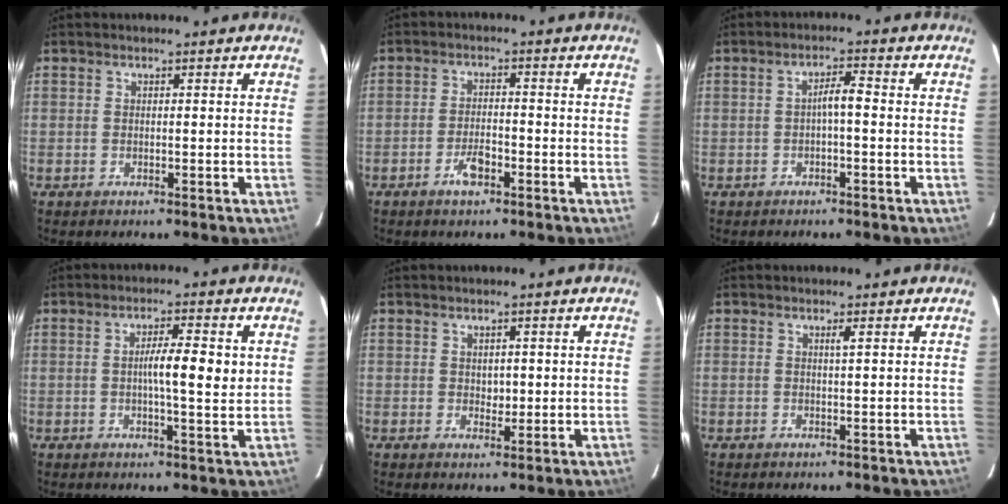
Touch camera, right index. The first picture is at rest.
{"total": 3.5, "force": [-1.9, 1.1, 2.6], "torque": [-0.050, 0.002, -0.036]}
{"total": 2.7, "force": [-0.4, 0.4, 2.7], "torque": [-0.043, 0.008, -0.007]}
{"total": 6.4, "force": [0.5, 1.0, 6.3], "torque": [-0.098, 0.006, 0.007]}
{"total": 2.0, "force": [0.3, 1.4, 1.4], "torque": [-0.018, -0.001, 0.007]}
{"total": 0.8, "force": [0.3, -0.2, 0.7], "torque": [-0.016, -0.001, 0.008]}